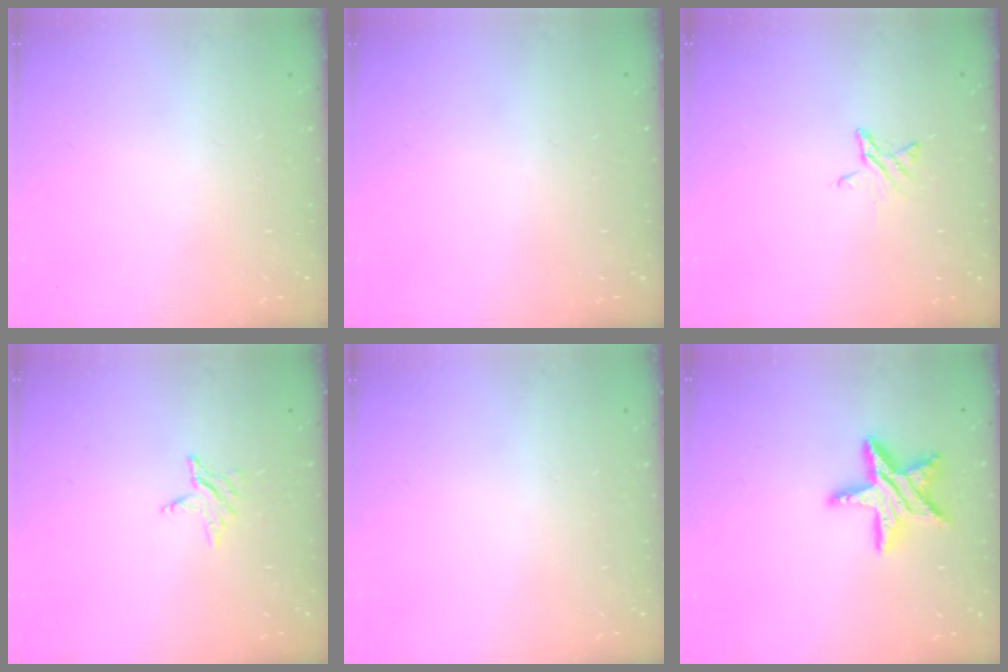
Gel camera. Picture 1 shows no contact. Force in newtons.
{"total": 0.0}
{"total": 2.9, "press": 2.9, "slide": 0.3}
{"total": 2.8, "press": 2.8, "slide": 0.3}
{"total": 0.0}
{"total": 14.6, "press": 14.5, "slide": 1.1}